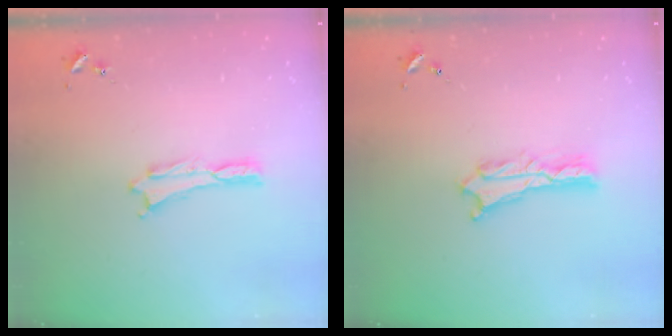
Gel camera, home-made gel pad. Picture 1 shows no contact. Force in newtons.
{"total": 2.4, "press": 2.4, "slide": 0.2}